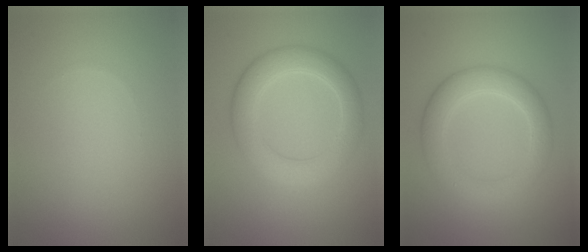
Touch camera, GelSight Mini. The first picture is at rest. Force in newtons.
{"total": 4.9, "press": 4.9, "slide": 0.4}
{"total": 4.4, "press": 4.4, "slide": 0.2}